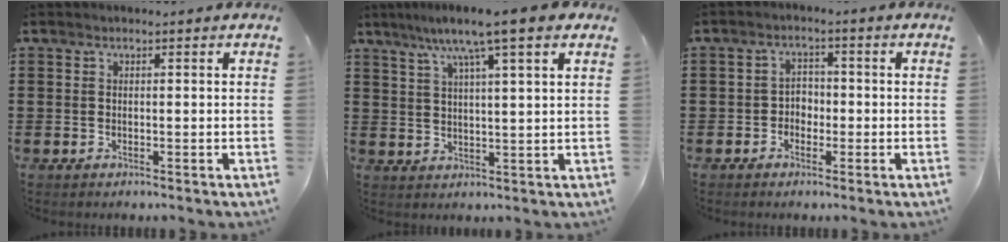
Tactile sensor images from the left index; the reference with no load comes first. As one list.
[{"total": 8.1, "force": [5.7, 0.0, 5.8], "torque": [-0.128, -0.006, 0.096]}, {"total": 2.5, "force": [-1.3, 1.9, 0.9], "torque": [-0.024, 0.009, -0.030]}]